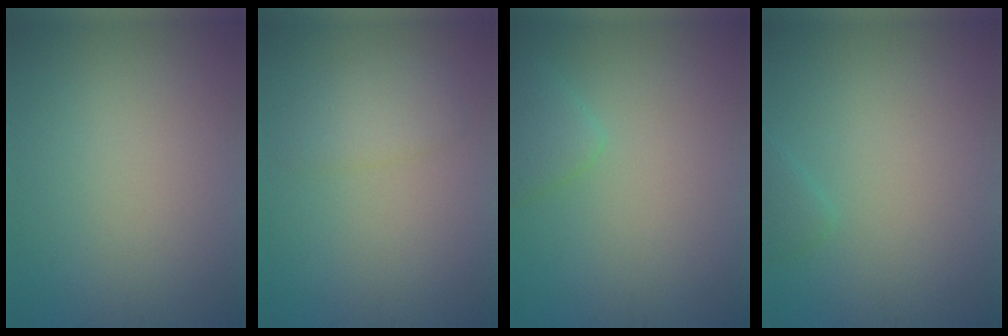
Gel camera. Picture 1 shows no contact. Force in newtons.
{"total": 2.2, "press": 2.2, "slide": 0.2}
{"total": 2.0, "press": 2.0, "slide": 0.1}
{"total": 1.0, "press": 1.0, "slide": 0.1}